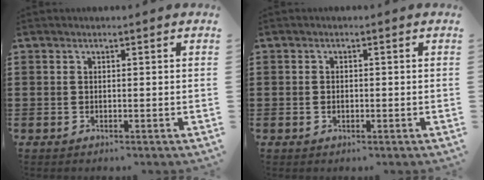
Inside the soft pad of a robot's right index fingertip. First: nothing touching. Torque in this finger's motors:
{"motor_torque": [0.00, 2.14, -0.02, -0.01]}